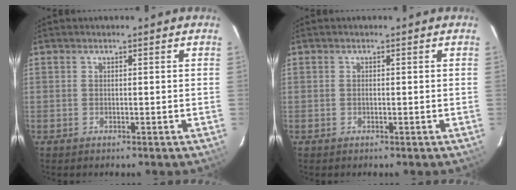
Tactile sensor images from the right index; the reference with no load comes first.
{"total": 0.0}